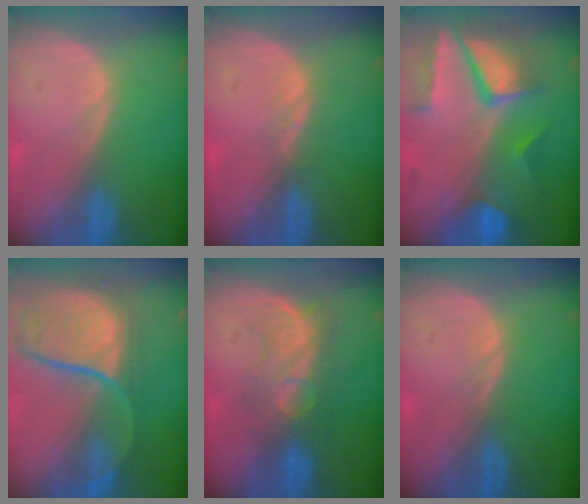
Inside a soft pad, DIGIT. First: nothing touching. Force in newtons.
{"total": 1.5, "press": 1.2, "slide": 0.8}
{"total": 10.4, "press": 8.7, "slide": 5.7}
{"total": 11.9, "press": 9.8, "slide": 6.7}
{"total": 7.7, "press": 7.4, "slide": 2.0}
{"total": 0.7, "press": 0.7, "slide": 0.2}